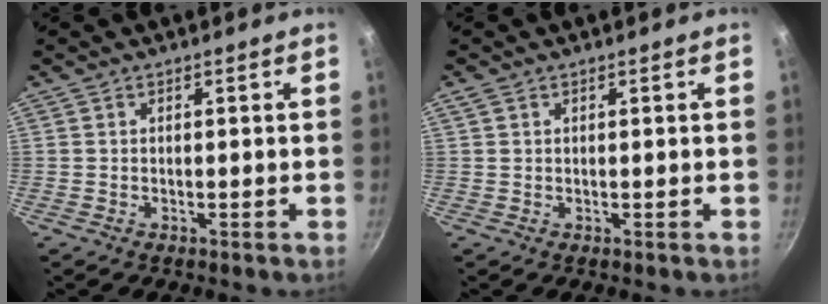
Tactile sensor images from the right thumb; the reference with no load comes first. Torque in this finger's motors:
{"motor_torque": [-0.12, 0.66, 0.37, 0.15, 0.22]}